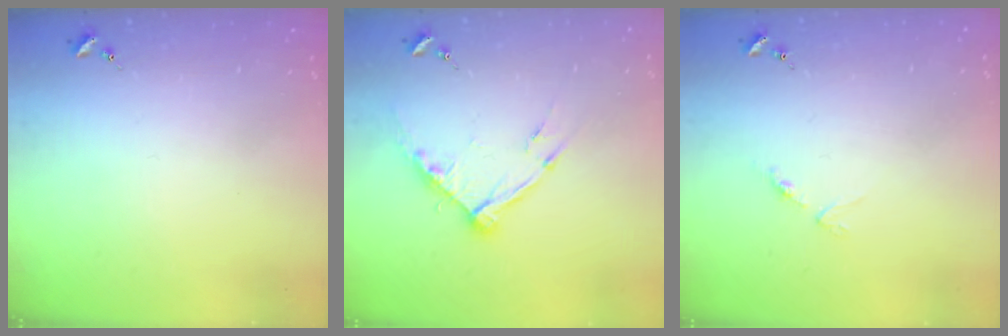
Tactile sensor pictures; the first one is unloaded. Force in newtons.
{"total": 10.7, "press": 10.6, "slide": 1.3}
{"total": 3.0, "press": 2.9, "slide": 0.4}